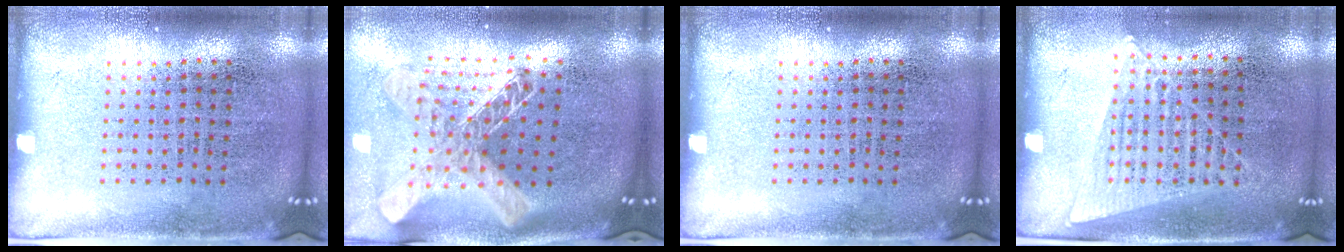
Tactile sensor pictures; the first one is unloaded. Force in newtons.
{"total": 2.1, "press": 1.6, "slide": 1.3}
{"total": 0.0}
{"total": 1.2, "press": 1.1, "slide": 0.5}